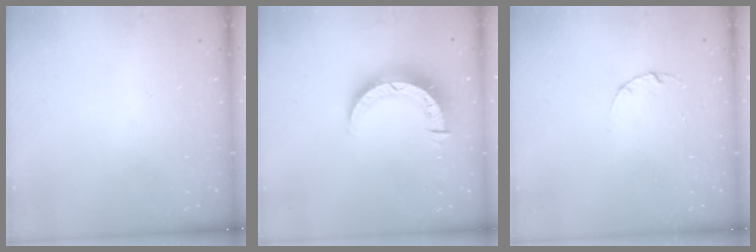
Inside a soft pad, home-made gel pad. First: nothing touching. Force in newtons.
{"total": 8.3, "press": 8.2, "slide": 1.1}
{"total": 3.0, "press": 3.0, "slide": 0.4}